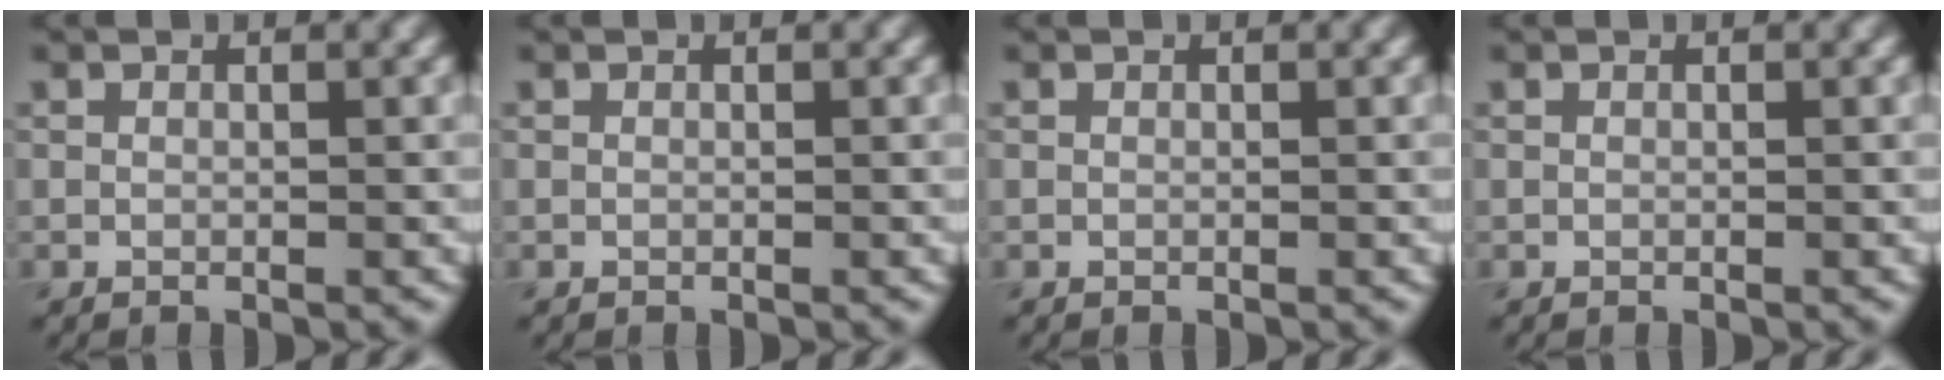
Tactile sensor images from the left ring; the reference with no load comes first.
{"total": 0.0}
{"total": 0.0}
{"total": 0.0}